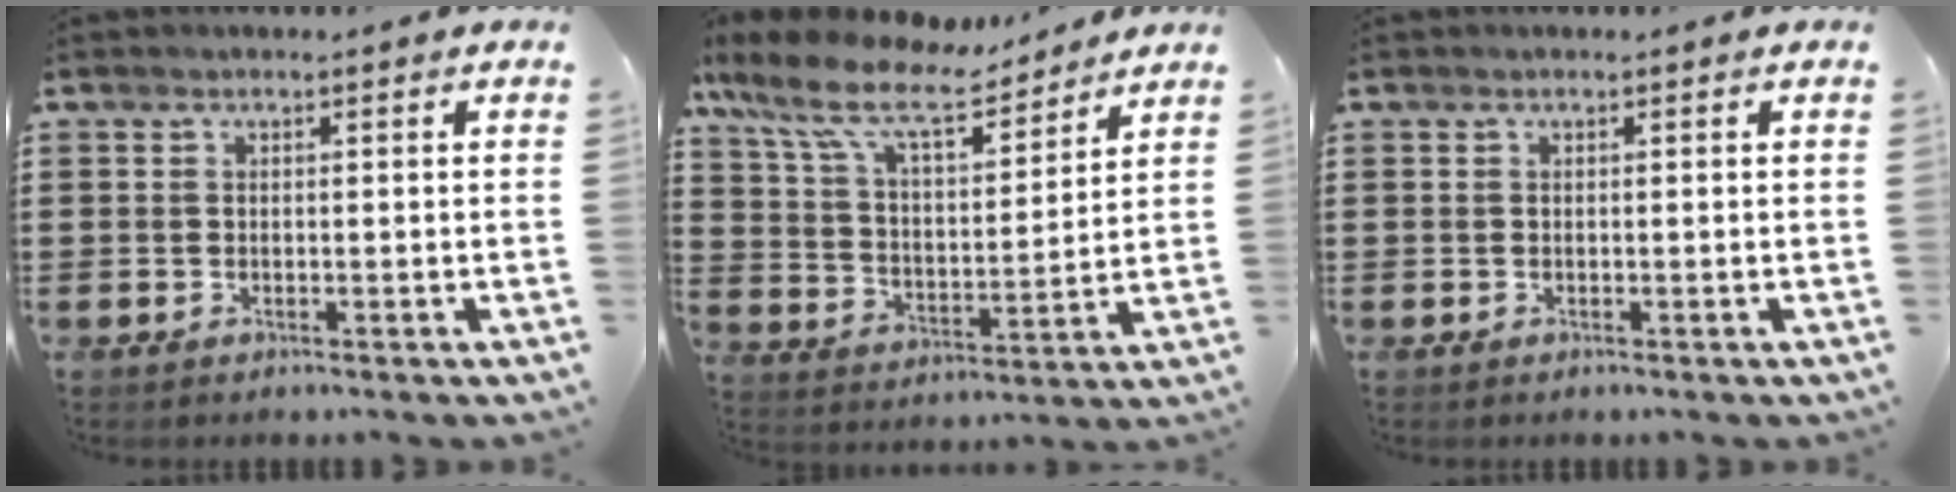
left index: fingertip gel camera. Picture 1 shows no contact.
{"total": 11.1, "force": [8.7, 3.0, 6.2], "torque": [-0.153, -0.038, 0.153]}
{"total": 0.0}